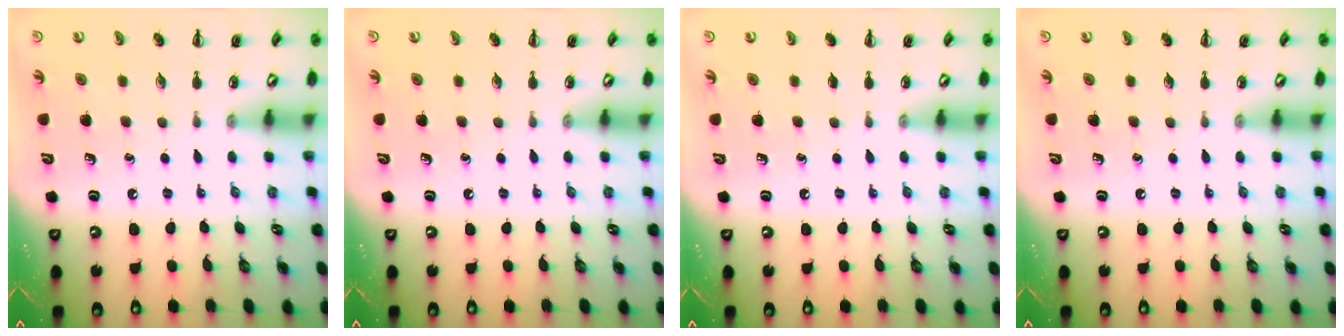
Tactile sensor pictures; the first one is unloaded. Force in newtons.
{"total": 0.0}
{"total": 0.0}
{"total": 0.0}